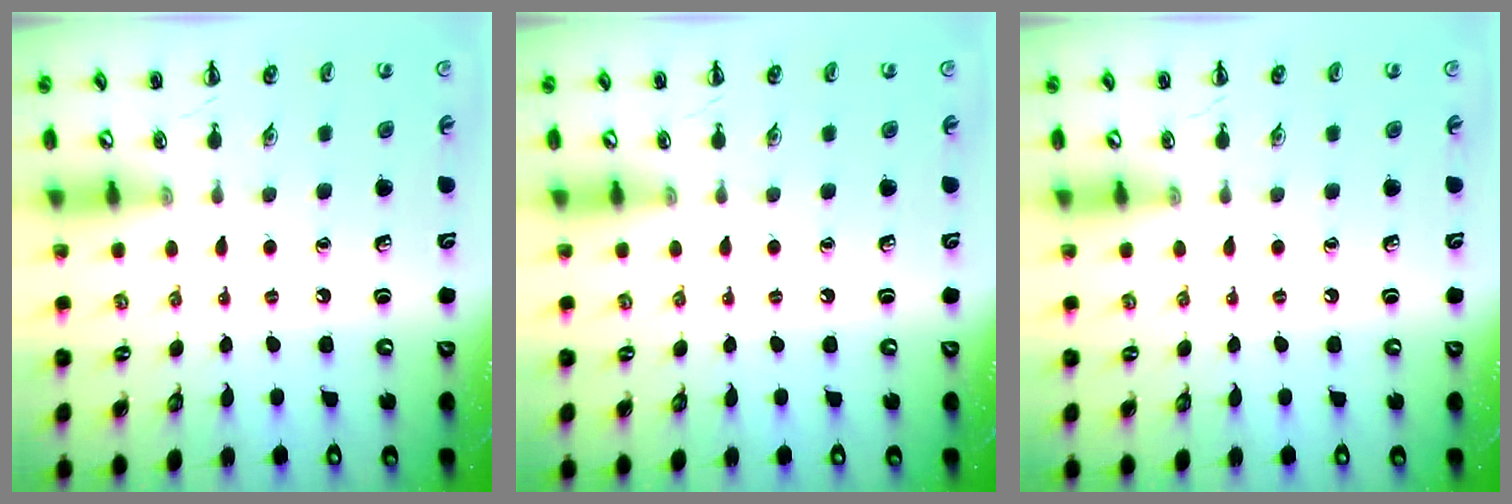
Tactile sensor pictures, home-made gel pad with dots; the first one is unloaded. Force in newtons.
{"total": 0.0}
{"total": 0.0}